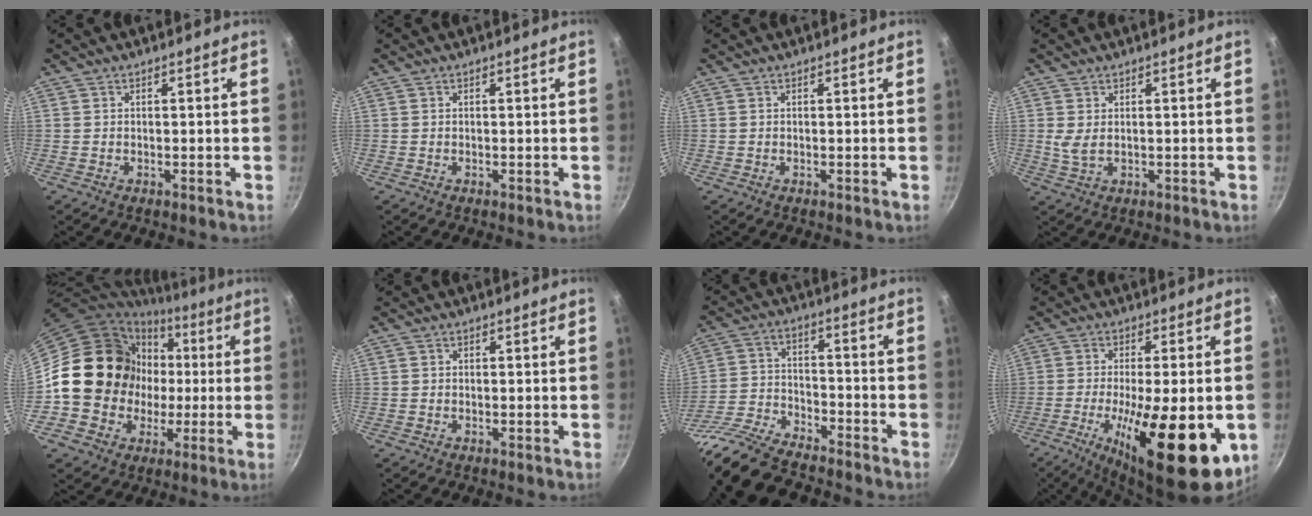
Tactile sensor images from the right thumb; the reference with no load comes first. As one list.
[{"total": 0.0}, {"total": 0.0}, {"total": 2.8, "force": [0.4, 1.3, 2.4], "torque": [-0.046, -0.006, 0.013]}, {"total": 18.9, "force": [0.5, 17.1, 8.0], "torque": [-0.116, 0.022, 0.017]}, {"total": 0.6, "force": [0.0, 0.5, 0.2], "torque": [-0.002, 0.003, 0.000]}, {"total": 19.7, "force": [-16.4, 6.2, 8.9], "torque": [-0.168, 0.052, -0.298]}, {"total": 21.7, "force": [-6.1, 7.2, 19.6], "torque": [-0.289, -0.005, -0.086]}]